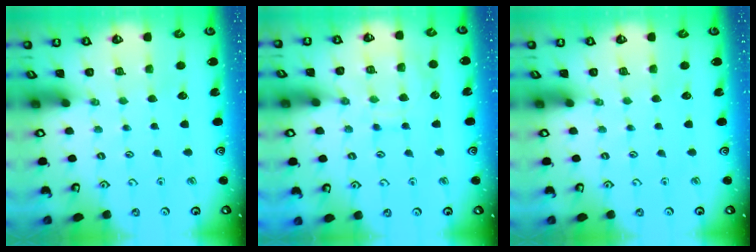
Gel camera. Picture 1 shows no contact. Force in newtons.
{"total": 11.0, "press": 11.0, "slide": 1.1}
{"total": 0.0}